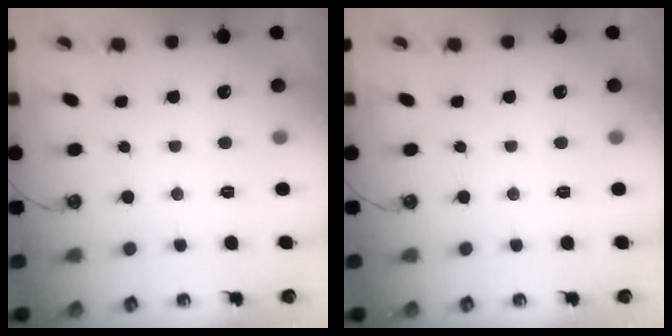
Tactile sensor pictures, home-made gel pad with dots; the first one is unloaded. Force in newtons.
{"total": 0.0}